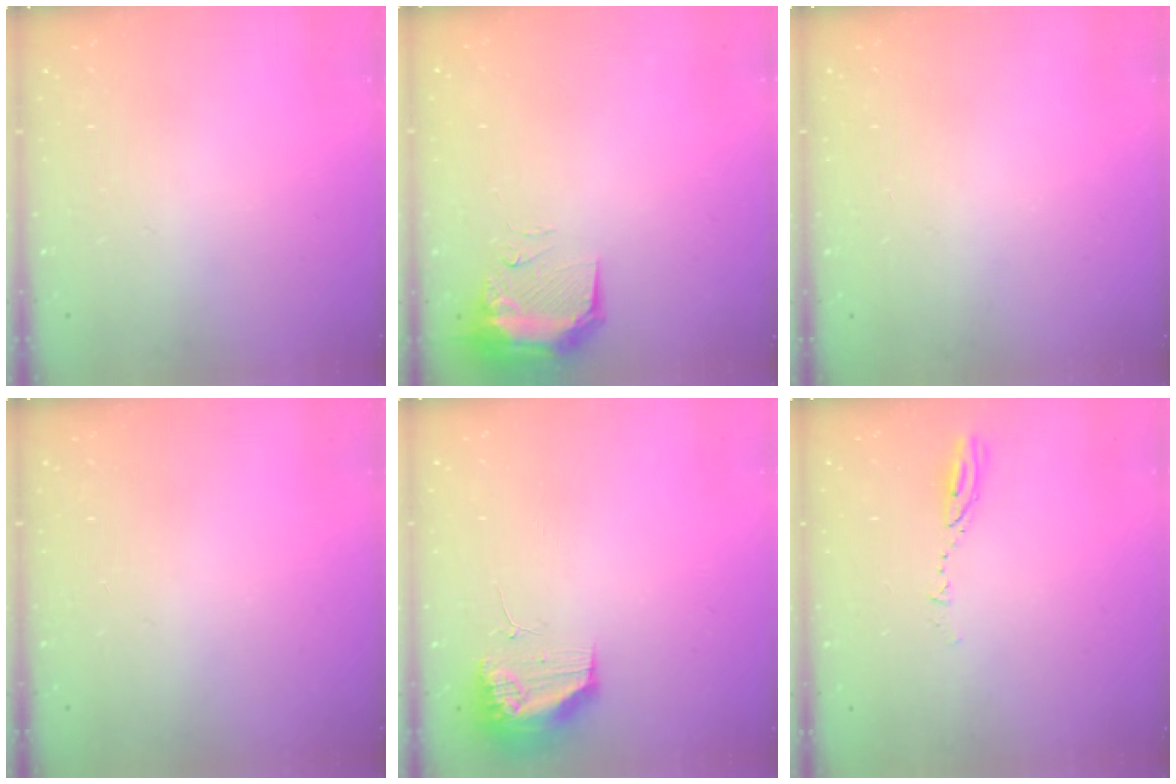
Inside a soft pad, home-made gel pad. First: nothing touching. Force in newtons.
{"total": 9.3, "press": 9.1, "slide": 1.7}
{"total": 0.0}
{"total": 0.0}
{"total": 13.5, "press": 11.5, "slide": 7.0}
{"total": 3.1, "press": 3.1, "slide": 0.3}